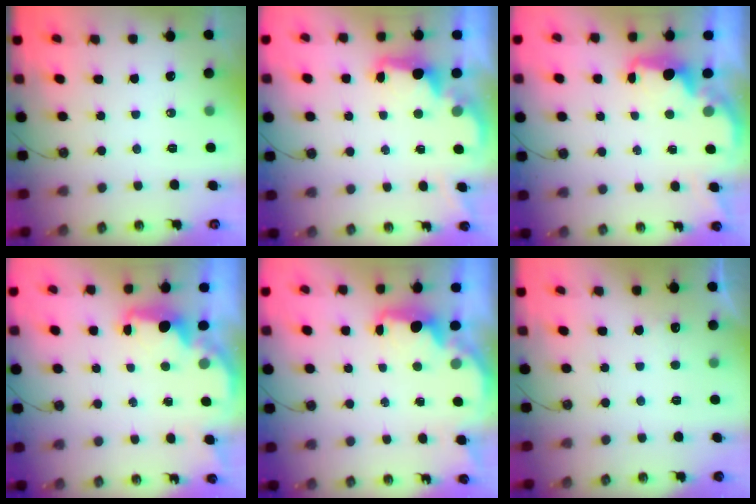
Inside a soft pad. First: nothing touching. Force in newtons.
{"total": 2.6, "press": 2.5, "slide": 0.8}
{"total": 2.0, "press": 1.9, "slide": 0.8}
{"total": 2.3, "press": 2.1, "slide": 0.8}
{"total": 2.2, "press": 2.1, "slide": 0.8}
{"total": 2.8, "press": 2.6, "slide": 1.0}